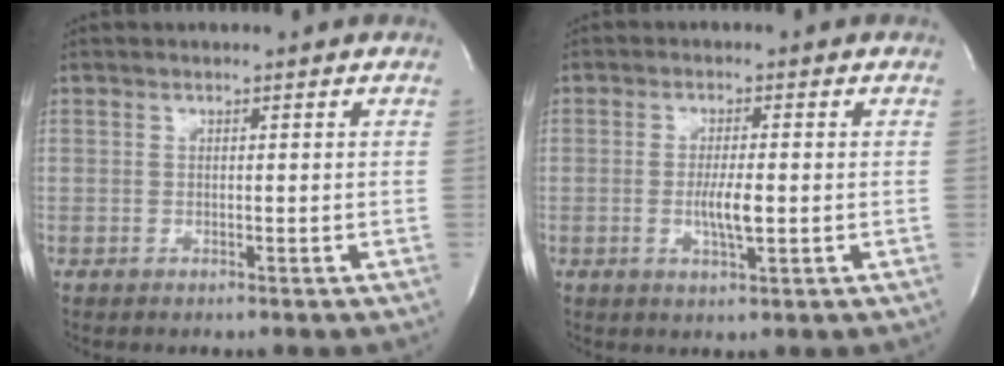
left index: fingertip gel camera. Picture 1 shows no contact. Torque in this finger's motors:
{"motor_torque": [0.19, 0.05, 0.09, 0.06]}